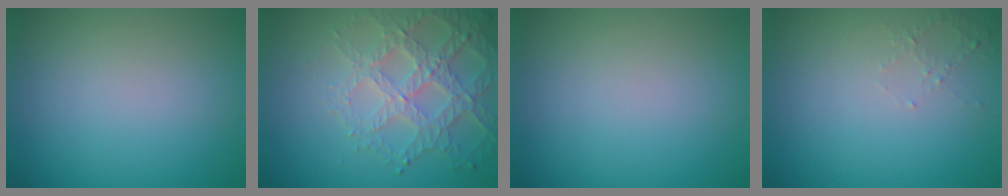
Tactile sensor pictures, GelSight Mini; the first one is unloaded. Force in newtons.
{"total": 4.7, "press": 4.1, "slide": 2.3}
{"total": 0.0}
{"total": 1.1, "press": 1.0, "slide": 0.4}